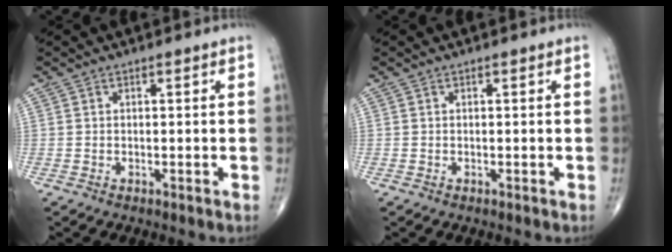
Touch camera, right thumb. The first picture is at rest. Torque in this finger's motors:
{"motor_torque": [0.03, -0.22, 0.06, 0.16, -0.02]}